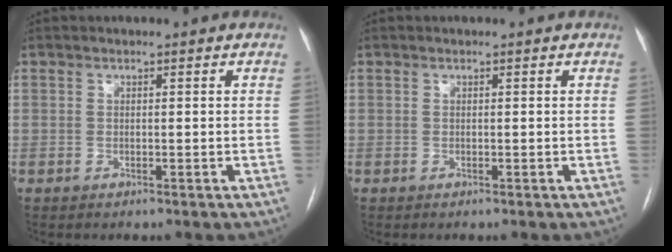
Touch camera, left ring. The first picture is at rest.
{"total": 0.0}